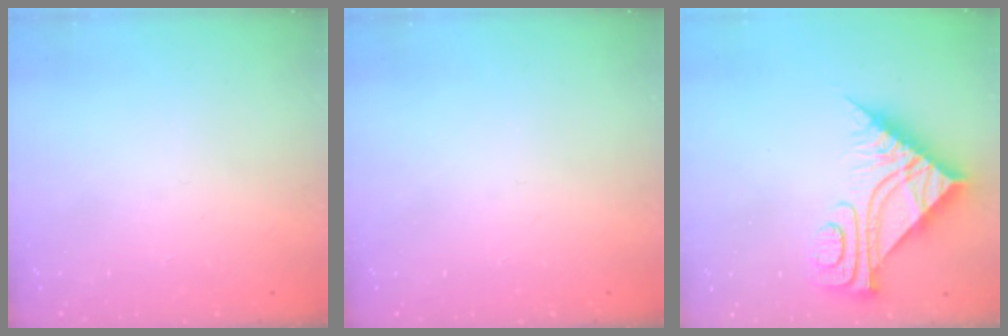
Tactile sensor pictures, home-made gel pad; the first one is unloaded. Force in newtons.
{"total": 0.0}
{"total": 9.0, "press": 9.0, "slide": 0.9}